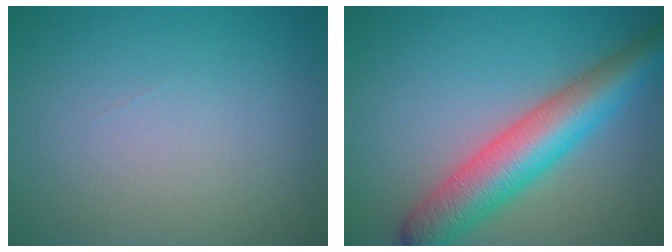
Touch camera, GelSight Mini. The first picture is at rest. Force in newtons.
{"total": 7.6, "press": 7.6, "slide": 0.3}